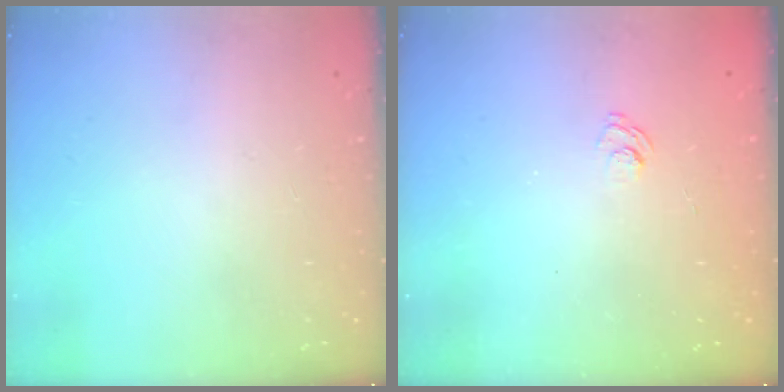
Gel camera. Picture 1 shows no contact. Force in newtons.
{"total": 2.4, "press": 2.0, "slide": 1.2}